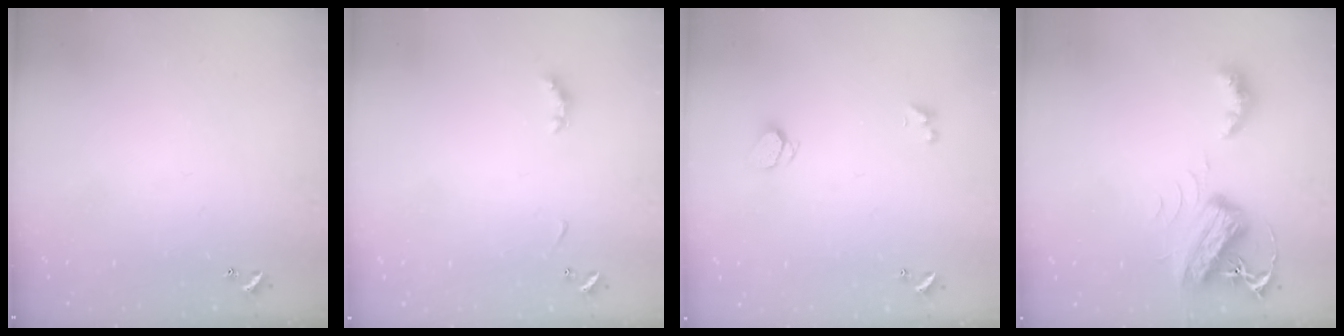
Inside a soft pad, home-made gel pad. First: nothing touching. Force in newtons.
{"total": 2.9, "press": 2.8, "slide": 0.6}
{"total": 1.9, "press": 1.8, "slide": 0.4}
{"total": 7.0, "press": 7.0, "slide": 0.1}